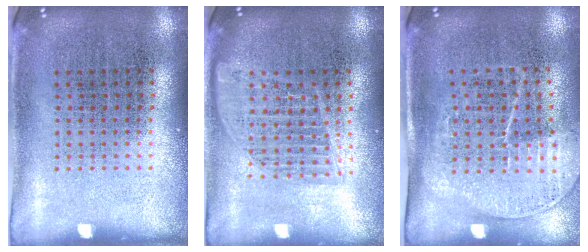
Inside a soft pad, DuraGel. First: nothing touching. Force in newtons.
{"total": 1.6, "press": 1.4, "slide": 0.7}
{"total": 1.7, "press": 1.4, "slide": 1.0}